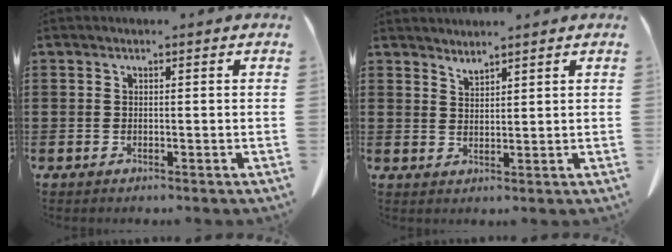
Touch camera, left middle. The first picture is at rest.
{"total": 1.9, "force": [1.9, -0.1, -0.1], "torque": [-0.004, -0.005, 0.038]}